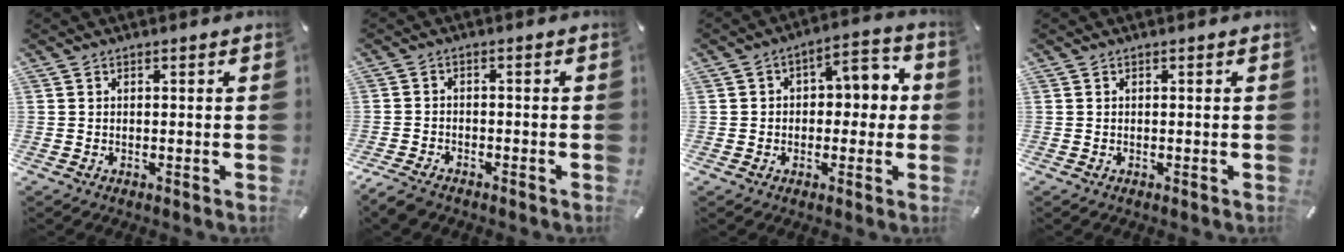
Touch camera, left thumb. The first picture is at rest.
{"total": 3.2, "force": [-2.7, 1.4, 1.2], "torque": [-0.040, 0.007, -0.056]}
{"total": 6.9, "force": [0.0, 5.2, 4.6], "torque": [-0.051, 0.001, -0.011]}
{"total": 0.0}